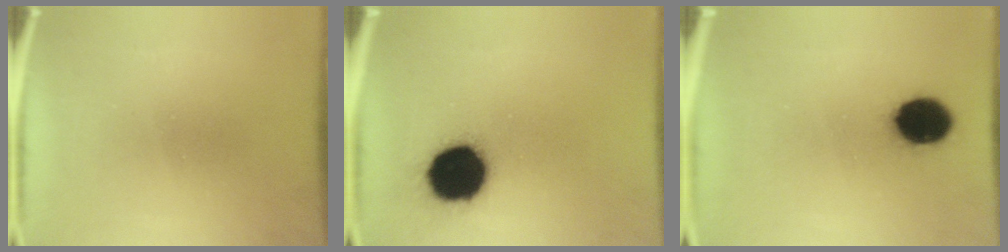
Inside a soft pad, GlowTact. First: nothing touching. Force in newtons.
{"total": 17.4}
{"total": 11.1}